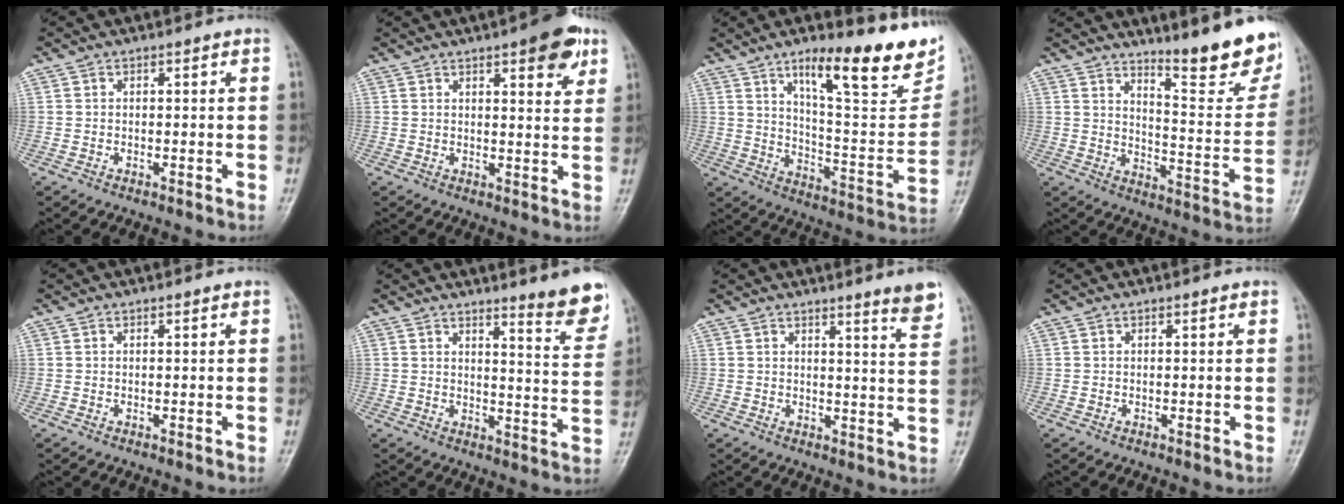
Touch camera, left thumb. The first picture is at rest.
{"total": 8.0, "force": [4.5, 2.5, 6.2], "torque": [-0.062, -0.018, 0.054]}
{"total": 22.7, "force": [14.1, 6.1, 16.7], "torque": [-0.196, -0.063, 0.220]}
{"total": 16.4, "force": [12.5, 2.6, 10.4], "torque": [-0.115, -0.105, 0.182]}
{"total": 0.0}
{"total": 8.7, "force": [6.6, 0.8, 5.6], "torque": [-0.057, -0.058, 0.086]}
{"total": 5.5, "force": [4.1, -0.1, 3.7], "torque": [-0.038, -0.038, 0.050]}
{"total": 0.0}